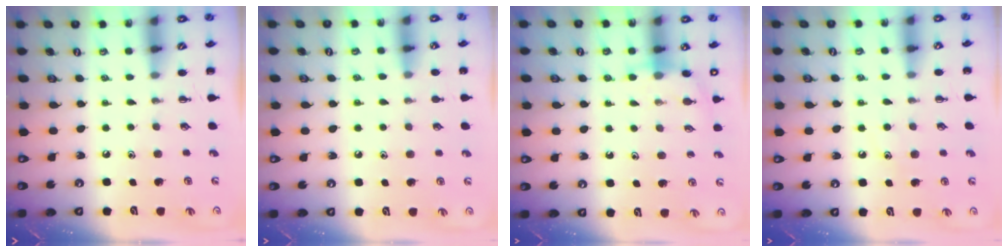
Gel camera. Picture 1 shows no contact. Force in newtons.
{"total": 6.2, "press": 5.8, "slide": 2.2}
{"total": 4.8, "press": 4.6, "slide": 1.2}
{"total": 8.2, "press": 8.1, "slide": 1.5}